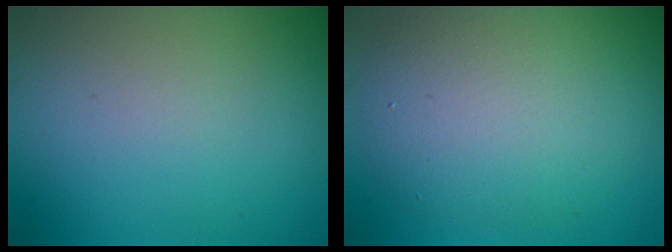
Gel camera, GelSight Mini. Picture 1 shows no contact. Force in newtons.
{"total": 6.9, "press": 6.9, "slide": 0.3}